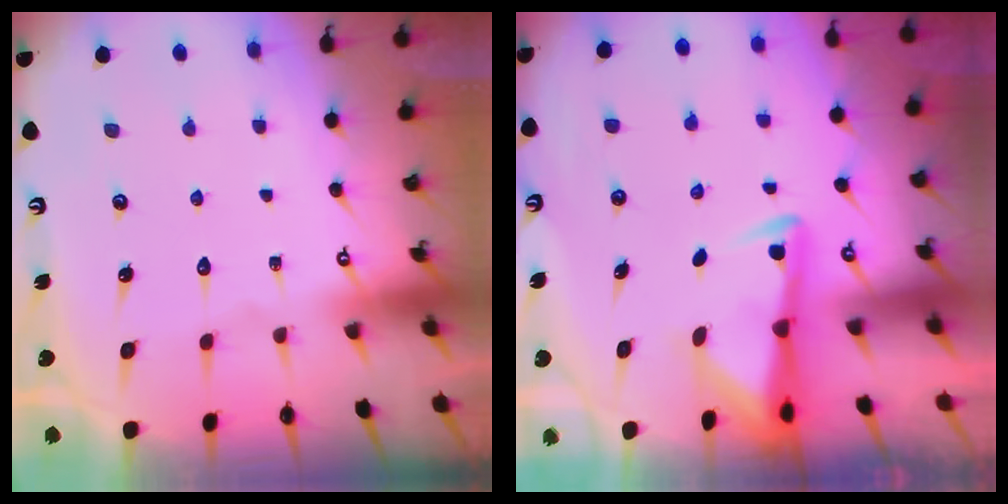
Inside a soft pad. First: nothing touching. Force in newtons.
{"total": 2.9, "press": 2.9, "slide": 0.5}